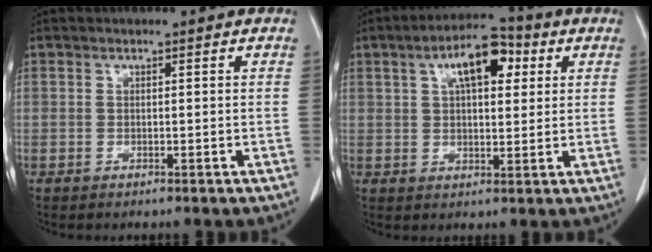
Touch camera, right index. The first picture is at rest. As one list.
[{"total": 9.2, "force": [3.7, 3.6, 7.7], "torque": [-0.130, 0.025, 0.057]}]